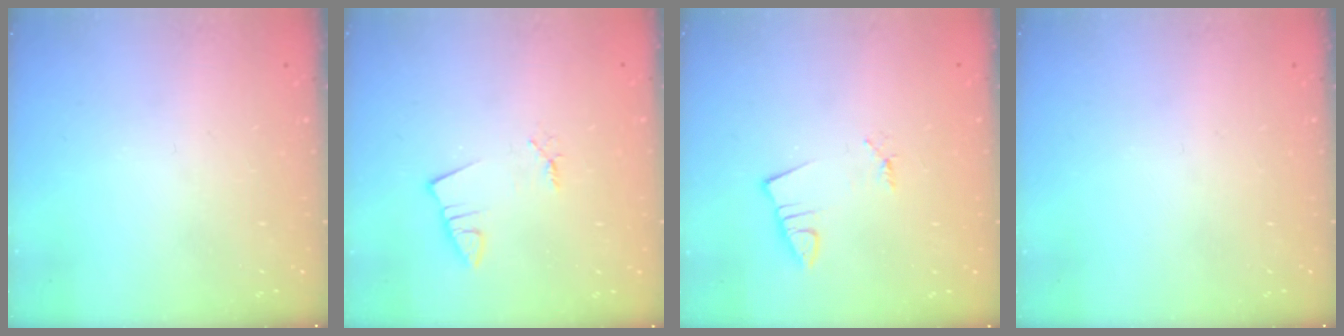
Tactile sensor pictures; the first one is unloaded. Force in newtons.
{"total": 1.2, "press": 1.2, "slide": 0.1}
{"total": 1.0, "press": 1.0, "slide": 0.1}
{"total": 0.0}